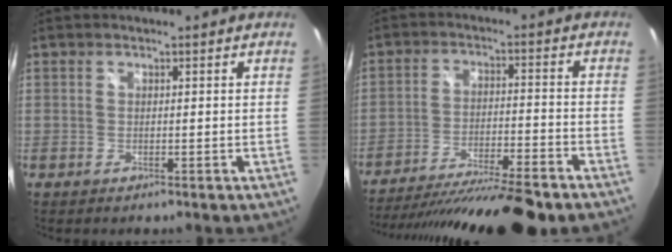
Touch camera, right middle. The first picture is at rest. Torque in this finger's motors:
{"motor_torque": [1.07, -1.07, 0.31, 0.15]}